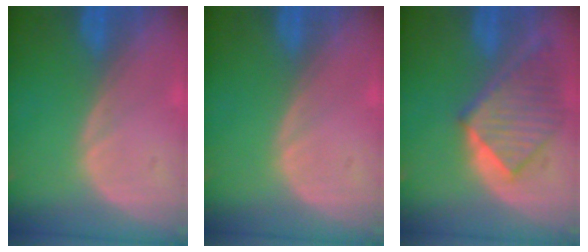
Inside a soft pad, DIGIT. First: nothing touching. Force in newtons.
{"total": 0.0}
{"total": 8.0, "press": 7.5, "slide": 2.7}